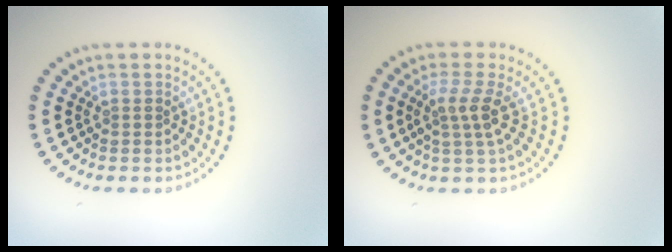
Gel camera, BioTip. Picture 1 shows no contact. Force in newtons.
{"total": 2.6, "press": 2.0, "slide": 1.7}